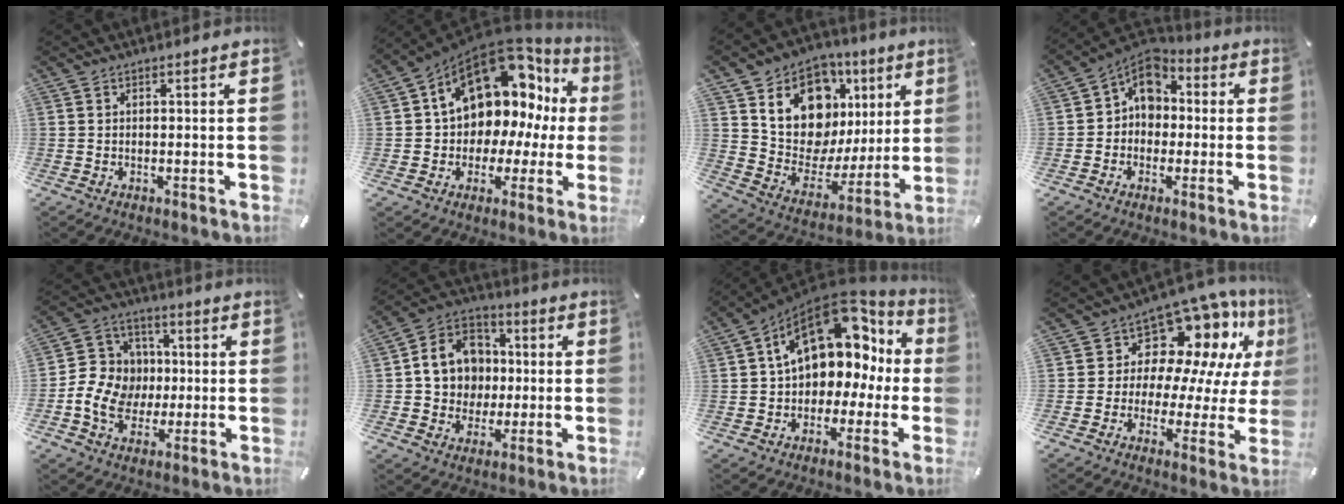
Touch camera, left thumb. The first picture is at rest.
{"total": 16.0, "force": [7.4, 10.9, 9.0], "torque": [-0.121, -0.069, 0.125]}
{"total": 15.3, "force": [7.2, 11.8, 6.4], "torque": [-0.103, -0.057, 0.137]}
{"total": 8.1, "force": [1.2, 7.2, 3.5], "torque": [-0.063, 0.001, 0.022]}
{"total": 11.2, "force": [-1.6, 10.2, 4.3], "torque": [-0.081, 0.021, -0.021]}
{"total": 12.4, "force": [-0.6, 11.5, 4.8], "torque": [-0.103, 0.022, -0.007]}
{"total": 17.1, "force": [6.0, 11.5, 11.2], "torque": [-0.172, -0.034, 0.106]}
{"total": 12.8, "force": [9.0, 7.8, 4.7], "torque": [-0.078, -0.107, 0.154]}